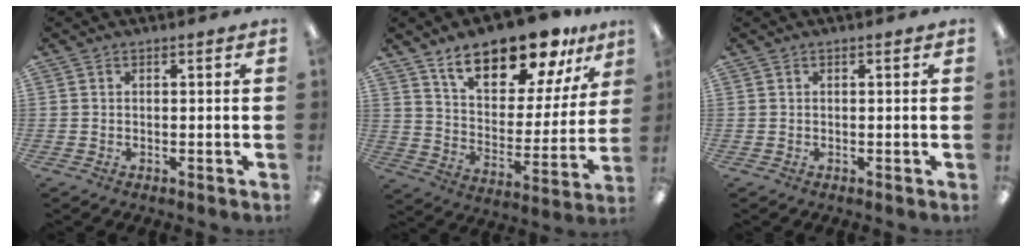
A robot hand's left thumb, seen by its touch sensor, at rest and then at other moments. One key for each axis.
{"total": 19.1, "fx": 14.6, "fy": 7.4, "fz": 9.9, "tx": -0.159, "ty": -0.088, "tz": 0.250}
{"total": 0.0}